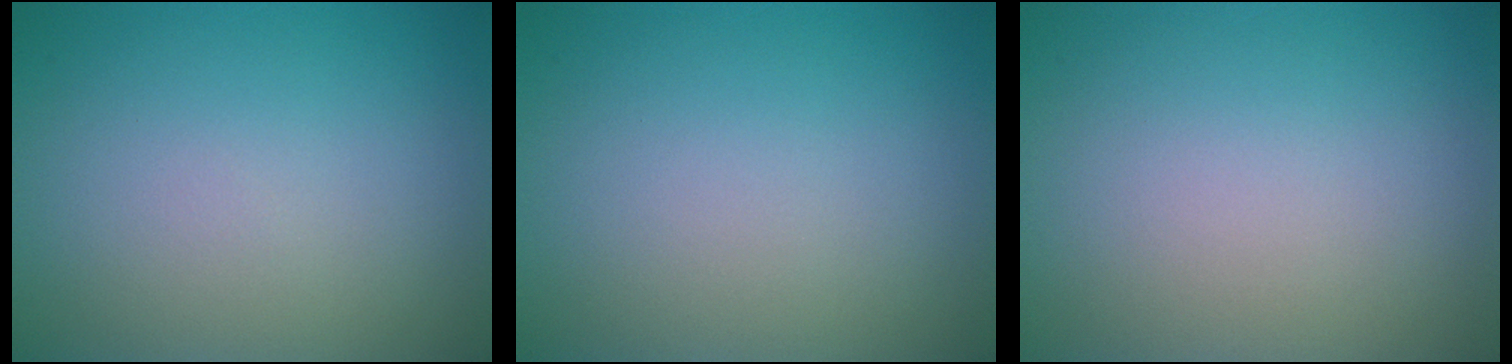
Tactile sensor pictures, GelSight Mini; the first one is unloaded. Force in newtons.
{"total": 0.0}
{"total": 0.0}